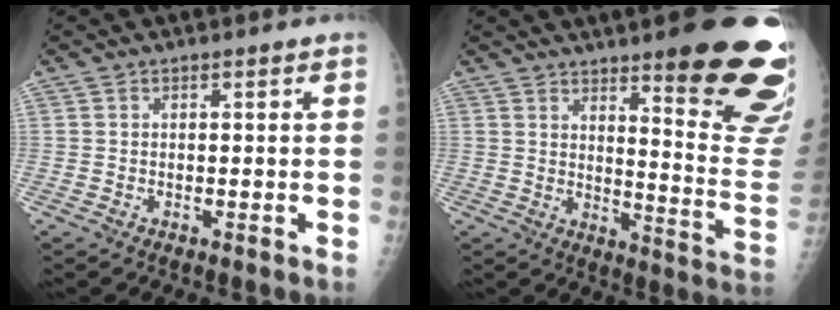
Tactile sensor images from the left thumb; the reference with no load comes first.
{"total": 22.1, "force": [14.3, 3.9, 16.4], "torque": [-0.179, -0.091, 0.187]}